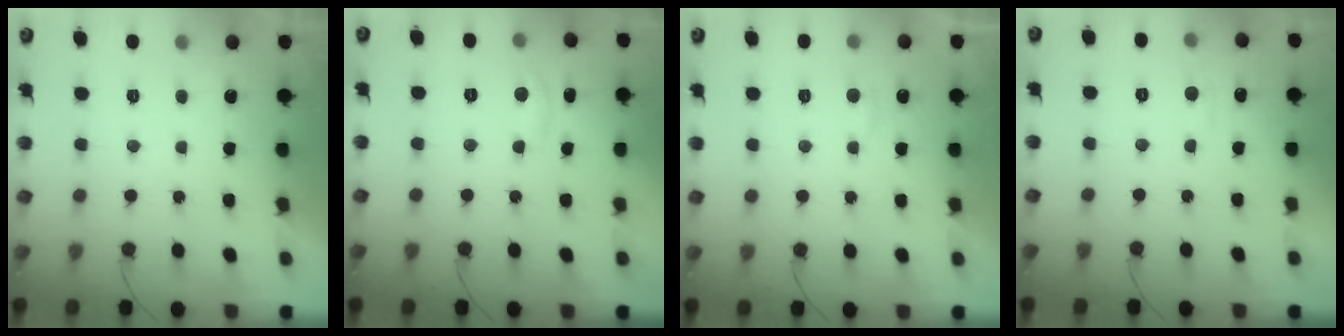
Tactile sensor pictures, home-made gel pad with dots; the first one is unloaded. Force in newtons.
{"total": 3.3, "press": 3.2, "slide": 0.3}
{"total": 2.7, "press": 2.7, "slide": 0.2}
{"total": 4.7, "press": 4.7, "slide": 0.6}